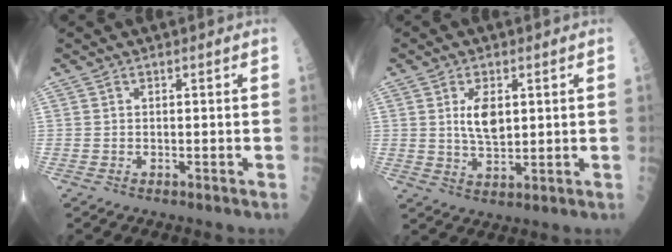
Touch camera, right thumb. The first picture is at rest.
{"total": 5.9, "force": [1.4, 3.0, 5.0], "torque": [-0.077, -0.012, 0.029]}